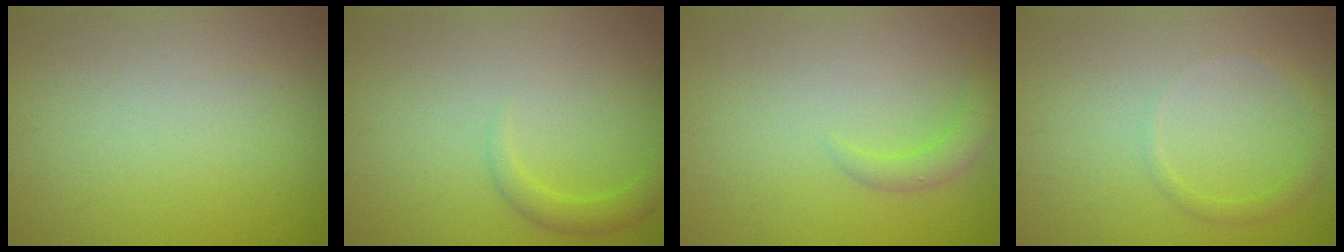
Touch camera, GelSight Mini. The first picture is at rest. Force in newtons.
{"total": 1.8, "press": 1.8, "slide": 0.2}
{"total": 1.8, "press": 1.8, "slide": 0.3}
{"total": 1.3, "press": 1.3, "slide": 0.0}